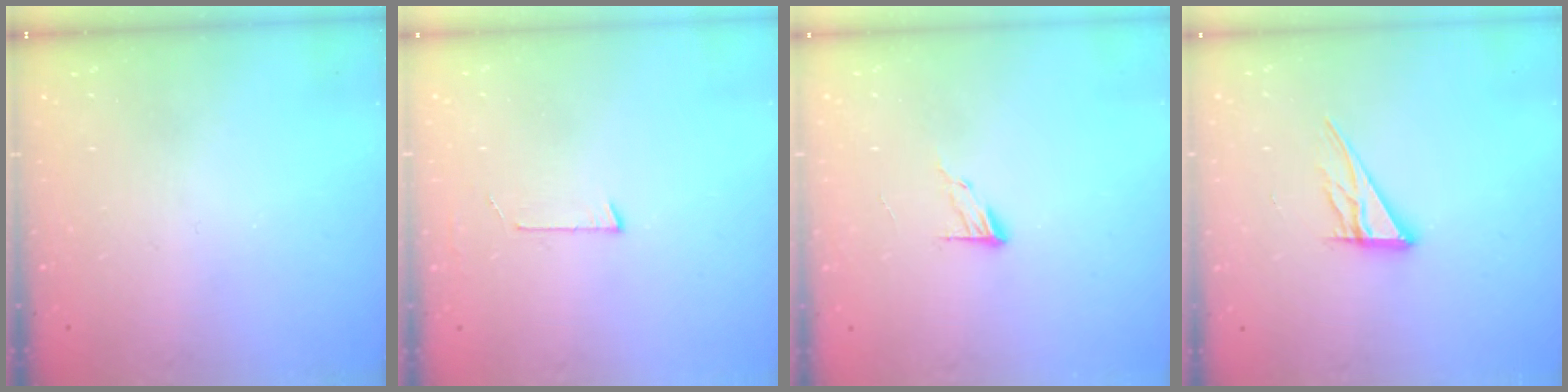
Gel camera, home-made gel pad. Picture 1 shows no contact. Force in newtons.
{"total": 2.7, "press": 2.7, "slide": 0.2}
{"total": 6.1, "press": 6.1, "slide": 0.5}
{"total": 10.2, "press": 10.1, "slide": 0.9}